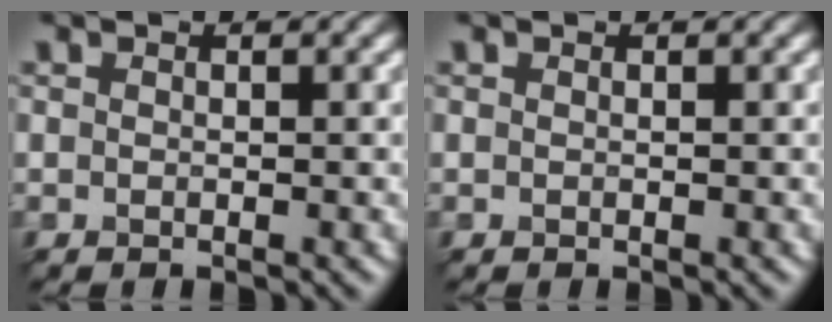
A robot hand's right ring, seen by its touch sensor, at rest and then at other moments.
{"total": 0.0}